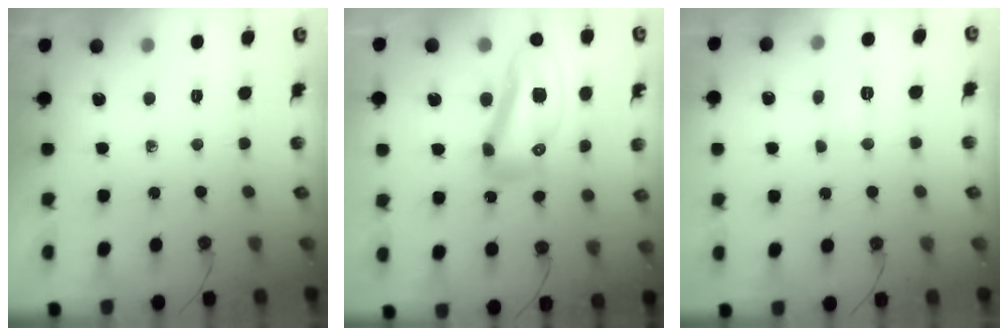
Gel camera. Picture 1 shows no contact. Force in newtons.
{"total": 15.5, "press": 15.4, "slide": 1.7}
{"total": 3.8, "press": 3.8, "slide": 0.3}